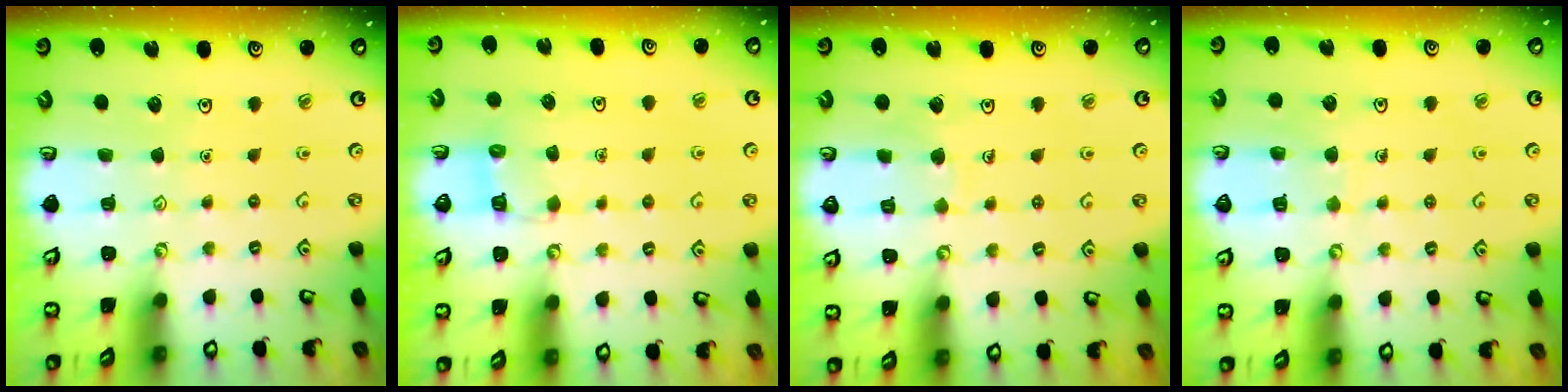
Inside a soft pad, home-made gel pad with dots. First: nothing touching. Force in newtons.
{"total": 4.5, "press": 4.5, "slide": 0.4}
{"total": 5.5, "press": 5.5, "slide": 0.3}
{"total": 4.9, "press": 4.9, "slide": 0.3}